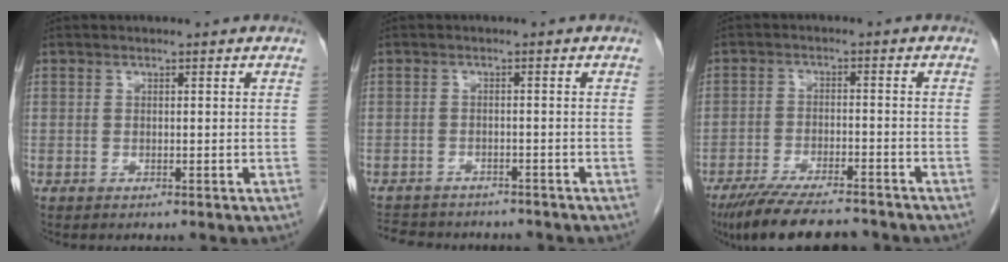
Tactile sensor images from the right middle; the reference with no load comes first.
{"total": 10.8, "force": [-9.5, 3.9, 3.3], "torque": [-0.074, 0.005, -0.122]}
{"total": 13.2, "force": [-11.4, 2.3, 6.2], "torque": [-0.103, -0.016, -0.174]}